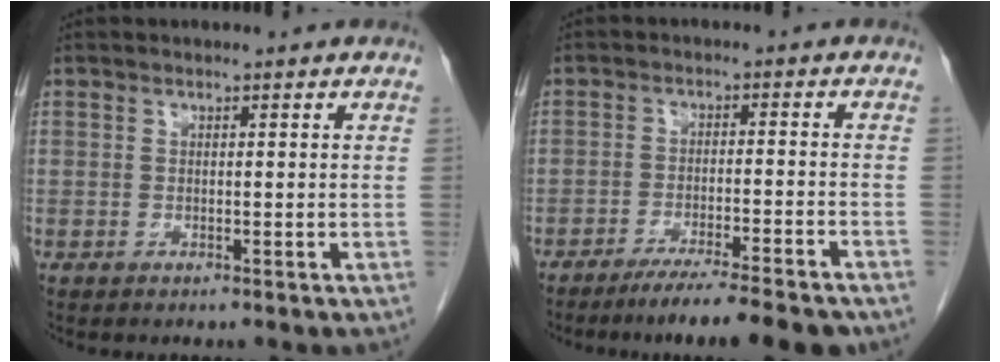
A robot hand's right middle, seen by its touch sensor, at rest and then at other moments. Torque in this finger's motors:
{"motor_torque": [1.10, -1.04, 0.11, 0.07]}